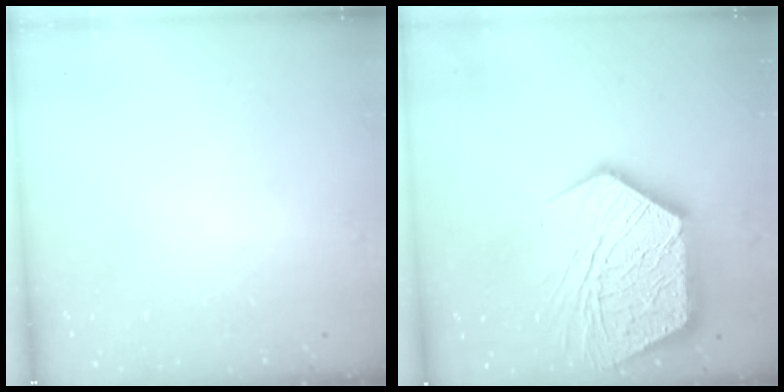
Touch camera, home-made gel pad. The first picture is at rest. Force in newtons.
{"total": 22.9, "press": 22.8, "slide": 2.3}